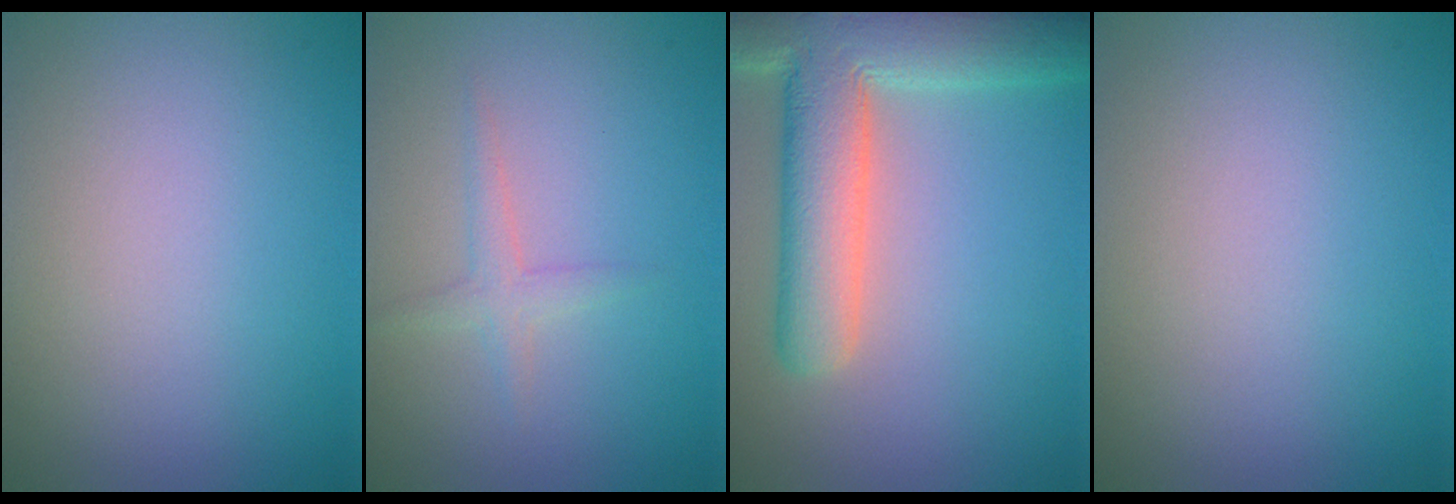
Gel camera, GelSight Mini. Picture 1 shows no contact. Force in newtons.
{"total": 1.5, "press": 1.5, "slide": 0.1}
{"total": 9.7, "press": 9.6, "slide": 1.2}
{"total": 0.0}